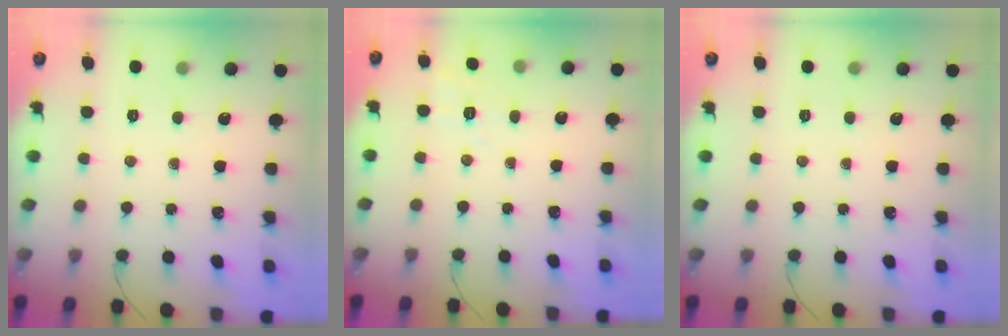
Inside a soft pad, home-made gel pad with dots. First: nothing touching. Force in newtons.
{"total": 2.8, "press": 2.1, "slide": 1.9}
{"total": 0.0}